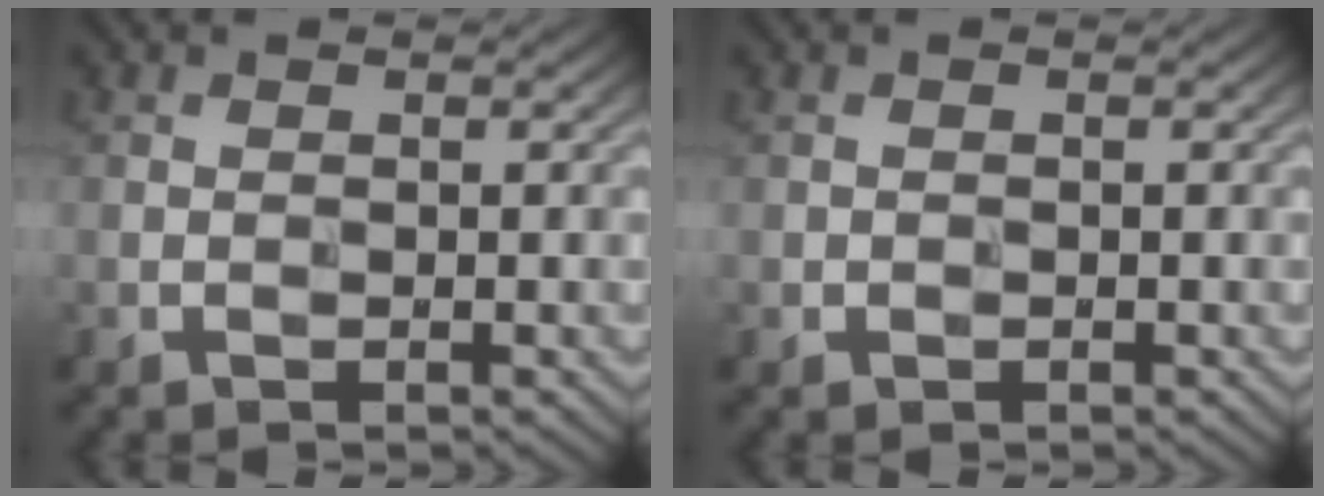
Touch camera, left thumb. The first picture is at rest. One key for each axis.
{"total": 0.0}